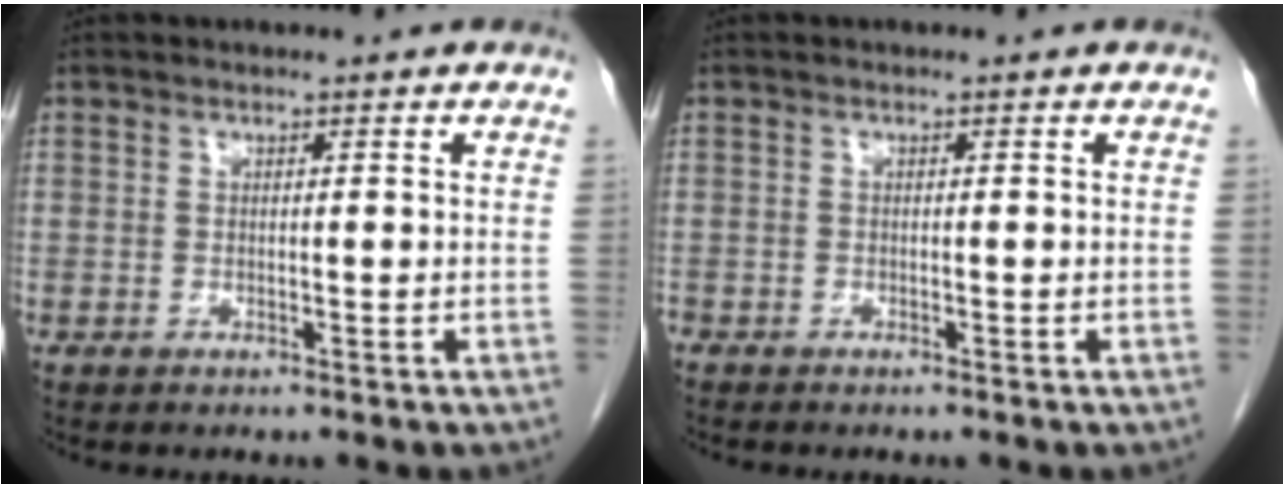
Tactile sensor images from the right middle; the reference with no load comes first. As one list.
[{"total": 0.7, "force": [-0.7, 0.2, 0.0], "torque": [-0.004, 0.000, -0.018]}]